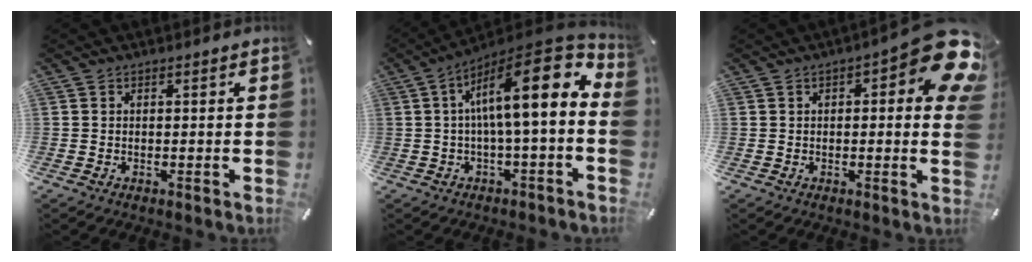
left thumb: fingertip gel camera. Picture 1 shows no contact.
{"total": 16.3, "force": [3.9, 3.9, 15.4], "torque": [-0.249, -0.031, 0.057]}
{"total": 12.5, "force": [4.4, 4.3, 10.9], "torque": [-0.125, -0.035, 0.073]}